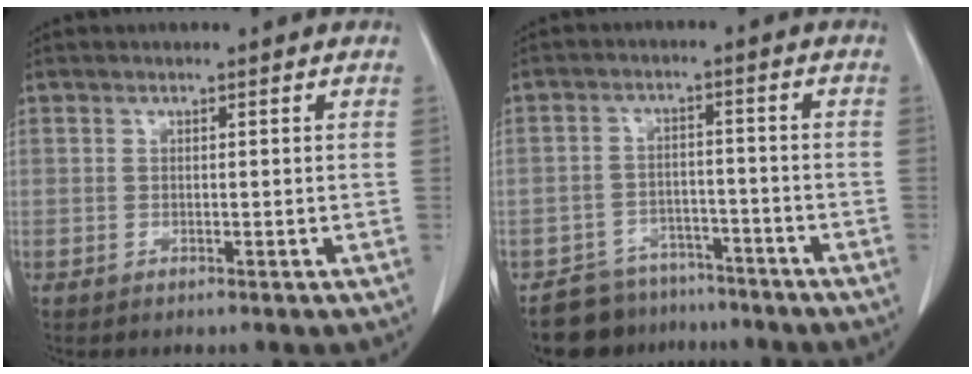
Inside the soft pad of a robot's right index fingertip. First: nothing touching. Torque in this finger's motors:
{"motor_torque": [-0.73, -0.06, -0.92, -0.21]}